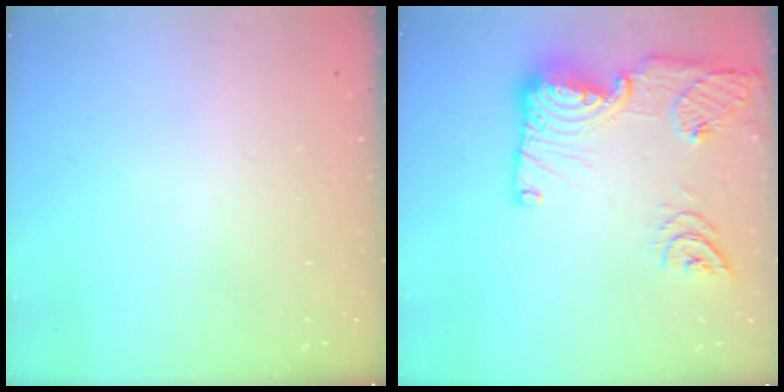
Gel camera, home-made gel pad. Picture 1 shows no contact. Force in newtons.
{"total": 19.0, "press": 19.0, "slide": 1.5}